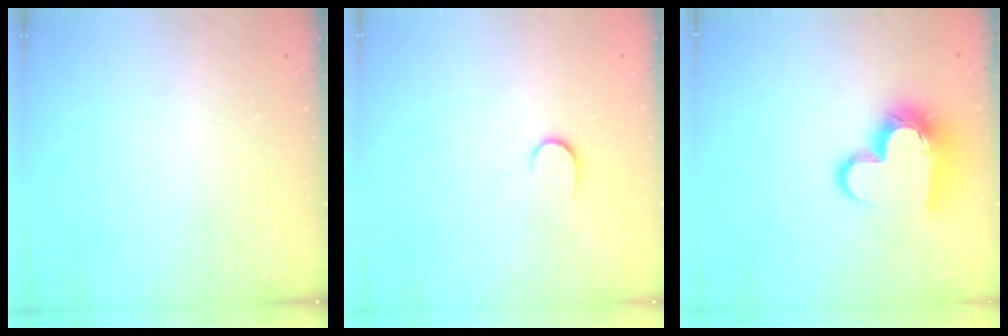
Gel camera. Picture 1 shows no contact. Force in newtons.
{"total": 6.6, "press": 6.6, "slide": 0.7}
{"total": 15.3, "press": 15.2, "slide": 1.0}